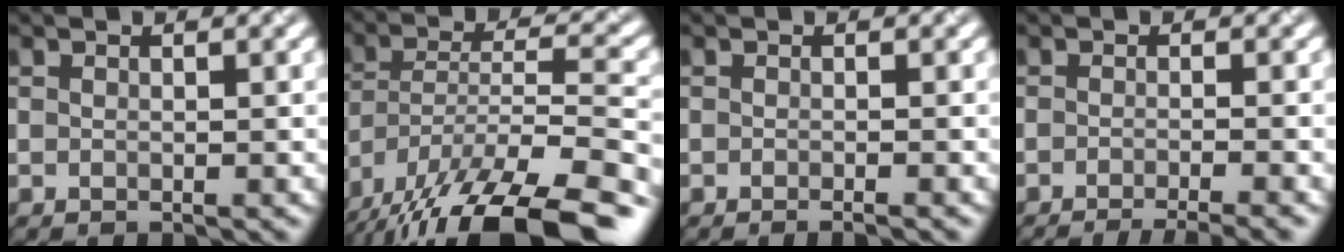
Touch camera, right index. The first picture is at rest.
{"total": 16.9, "force": [-12.9, 5.1, 9.6], "torque": [-0.180, -0.012, -0.196]}
{"total": 1.7, "force": [-1.0, 0.5, 1.4], "torque": [-0.009, 0.001, -0.015]}
{"total": 6.2, "force": [-4.5, 1.7, 4.0], "torque": [-0.038, -0.011, -0.051]}